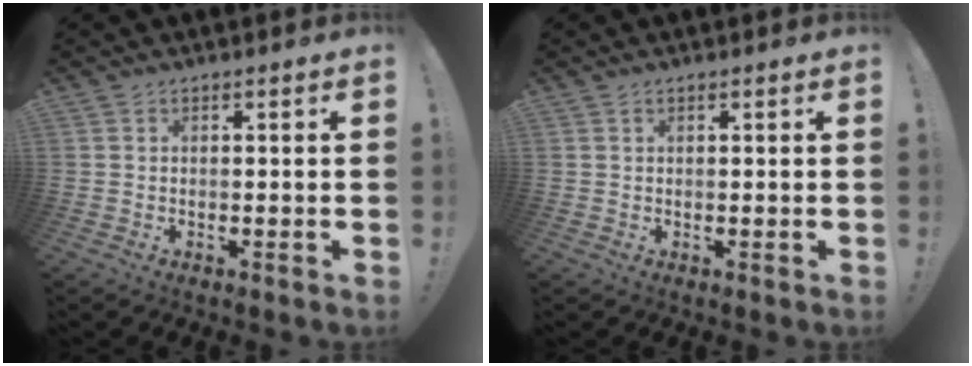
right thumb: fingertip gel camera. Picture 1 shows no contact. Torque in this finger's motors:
{"motor_torque": [0.12, 0.00, -0.15, 0.09, 0.05]}